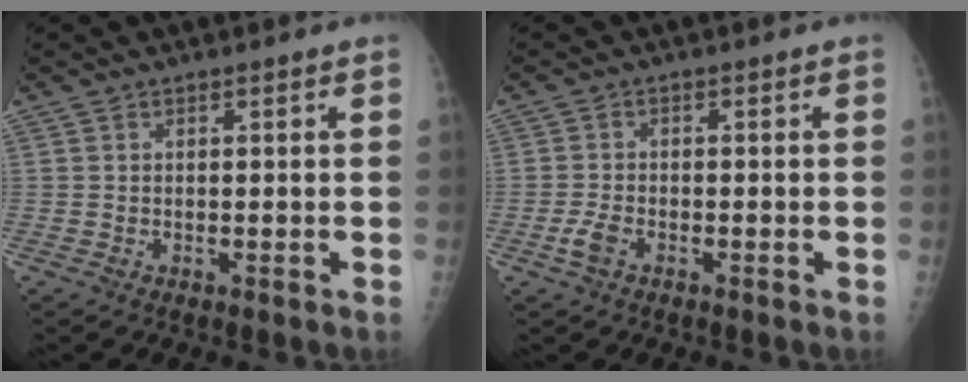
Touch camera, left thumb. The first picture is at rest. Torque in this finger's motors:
{"motor_torque": [-0.07, 0.07, 0.00, -0.01, 0.00]}